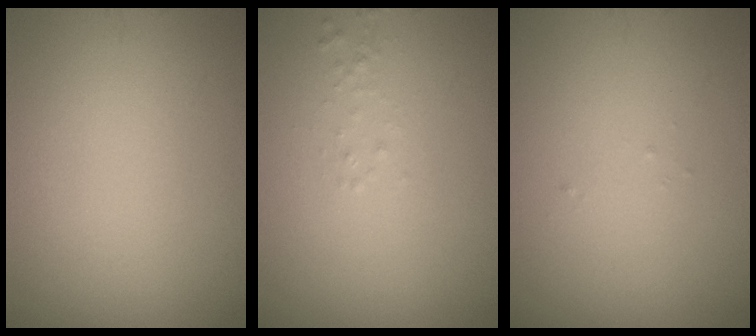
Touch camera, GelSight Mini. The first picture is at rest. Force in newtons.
{"total": 0.7, "press": 0.6, "slide": 0.1}
{"total": 0.0}